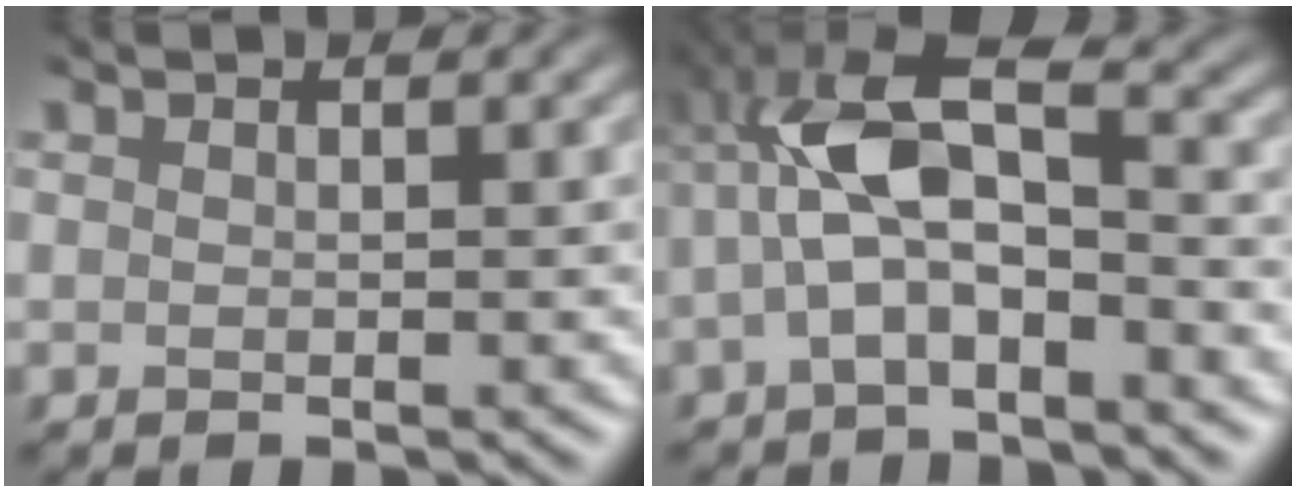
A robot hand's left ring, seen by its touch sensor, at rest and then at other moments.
{"total": 6.1, "force": [-2.4, 2.5, 5.0], "torque": [-0.110, 0.017, -0.044]}